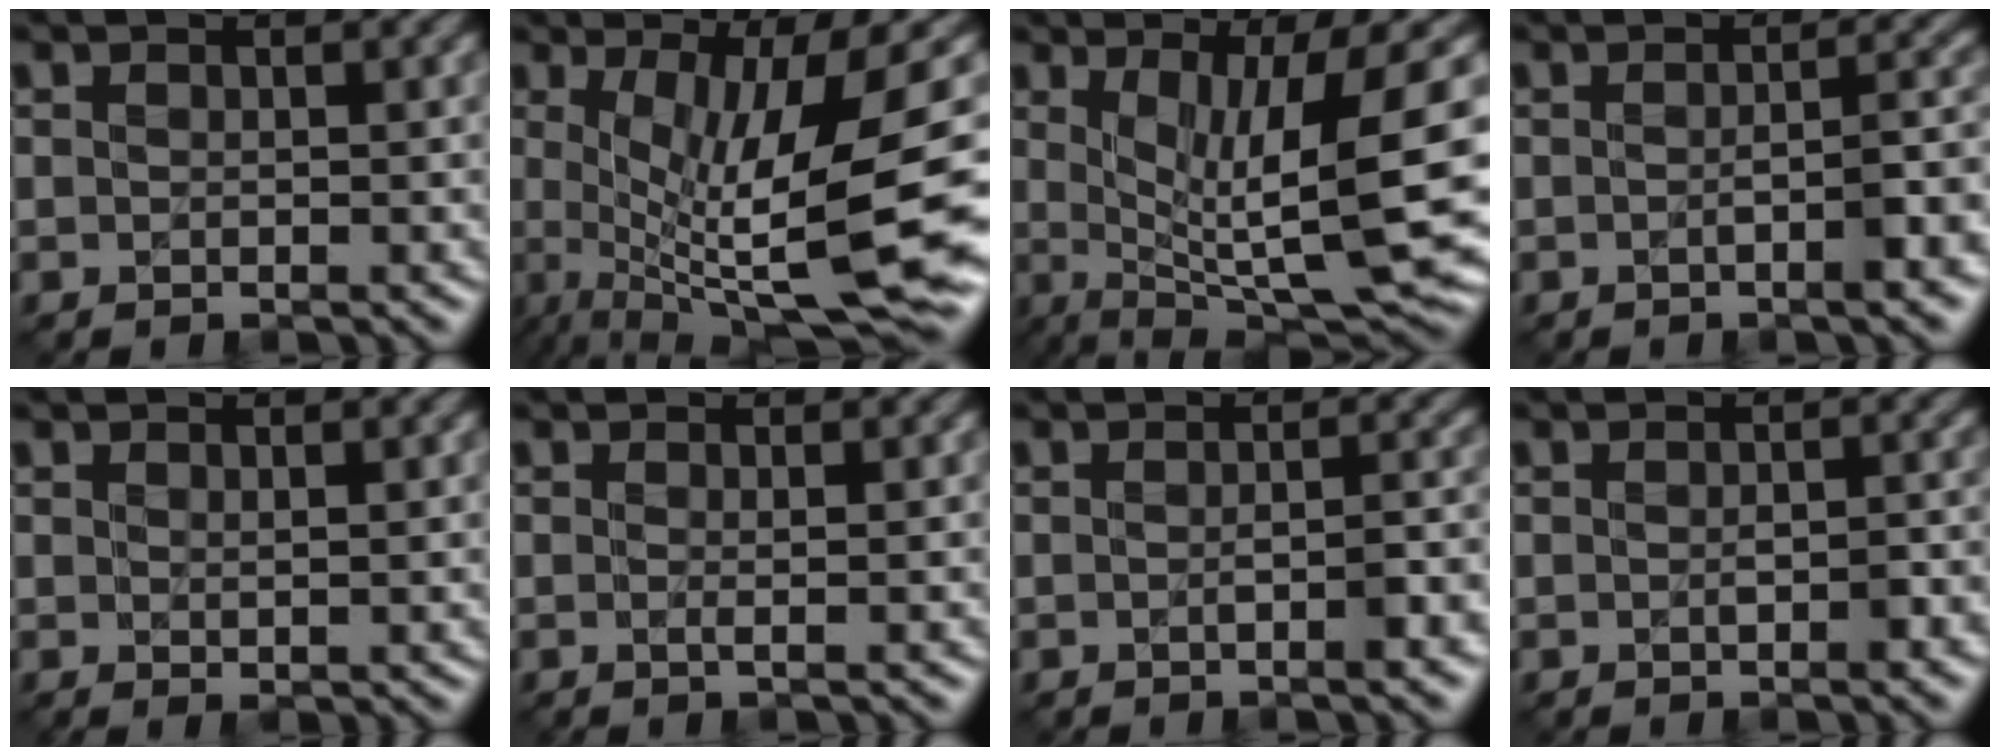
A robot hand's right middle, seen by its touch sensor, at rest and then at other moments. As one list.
[{"total": 13.1, "force": [-0.3, 2.9, 12.7], "torque": [-0.196, -0.007, 0.001]}, {"total": 11.3, "force": [1.1, 2.6, 10.9], "torque": [-0.169, -0.013, 0.023]}, {"total": 3.0, "force": [-1.1, 0.6, 2.7], "torque": [-0.043, 0.010, -0.025]}, {"total": 0.7, "force": [0.6, 0.0, 0.4], "torque": [-0.006, 0.002, 0.009]}, {"total": 0.8, "force": [0.0, 0.0, 0.8], "torque": [-0.013, 0.000, -0.005]}, {"total": 2.2, "force": [-0.9, 0.4, 2.0], "torque": [-0.032, 0.005, -0.018]}, {"total": 1.8, "force": [-0.7, 0.7, 1.5], "torque": [-0.027, 0.001, -0.011]}]